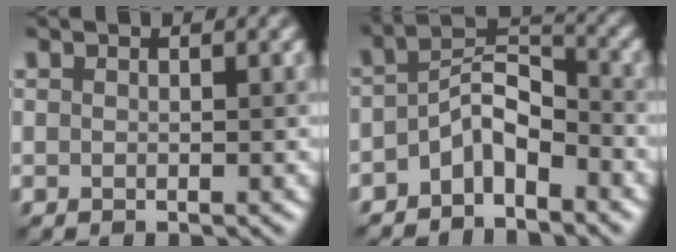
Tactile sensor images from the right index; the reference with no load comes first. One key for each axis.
{"total": 4.0, "fx": -2.6, "fy": 1.8, "fz": 2.5, "tx": -0.052, "ty": 0.012, "tz": -0.052}